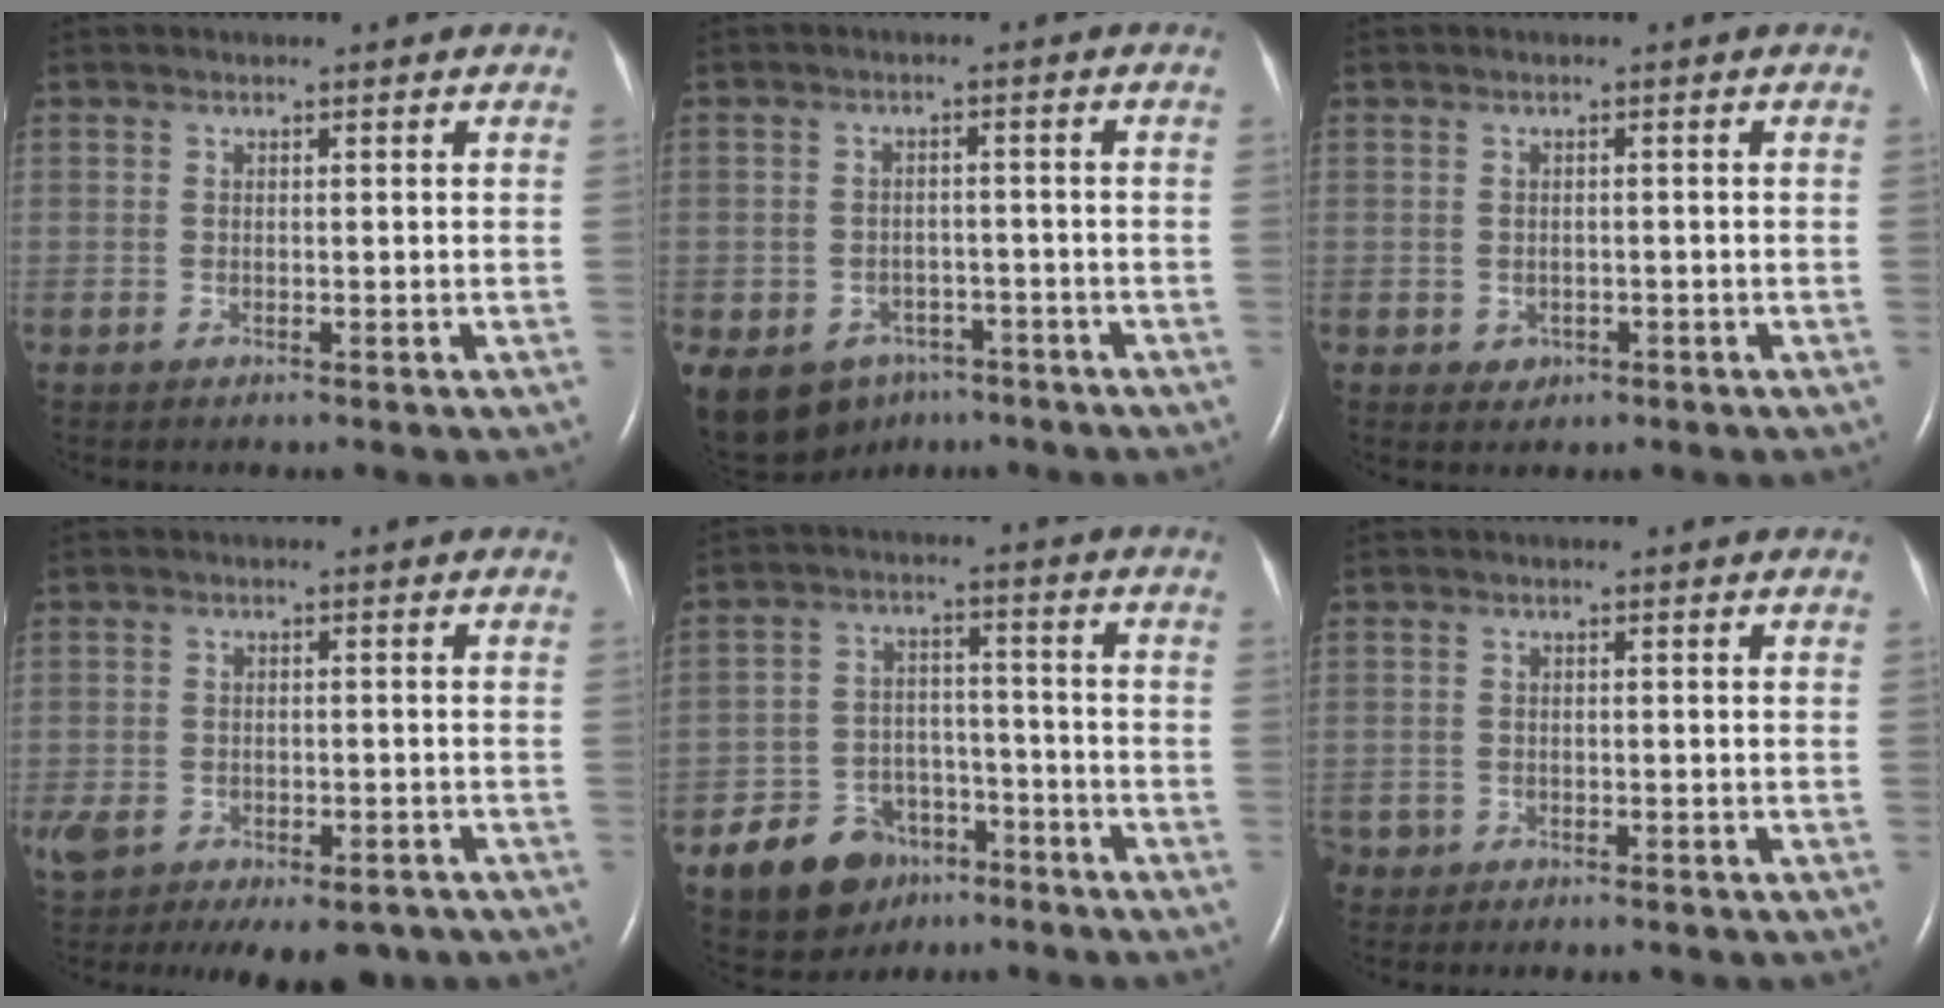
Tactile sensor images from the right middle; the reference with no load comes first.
{"total": 12.4, "force": [-7.3, 9.1, 4.3], "torque": [-0.108, 0.003, -0.092]}
{"total": 1.6, "force": [-0.5, 1.4, 0.5], "torque": [-0.006, 0.003, 0.000]}
{"total": 16.6, "force": [-10.9, 8.9, 8.9], "torque": [-0.204, -0.022, -0.143]}
{"total": 10.2, "force": [-6.5, 6.9, 3.6], "torque": [-0.066, 0.018, -0.101]}
{"total": 2.9, "force": [-2.4, 1.6, 0.0], "torque": [-0.005, 0.004, -0.038]}